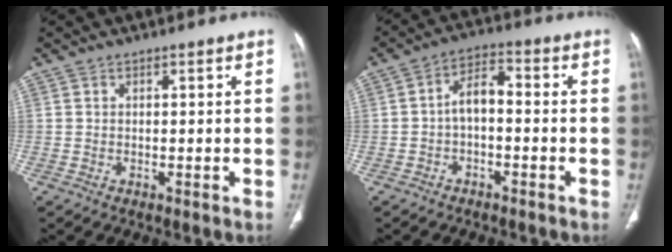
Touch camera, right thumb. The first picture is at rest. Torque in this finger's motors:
{"motor_torque": [0.79, 1.01, 0.59, -0.04, 0.02]}